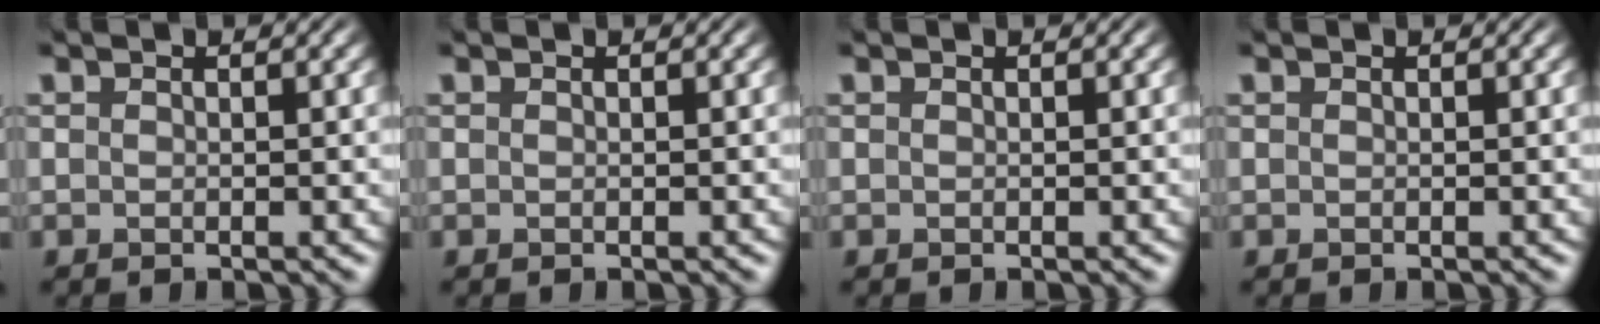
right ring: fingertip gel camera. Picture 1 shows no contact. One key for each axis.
{"total": 0.0}
{"total": 0.0}
{"total": 0.0}